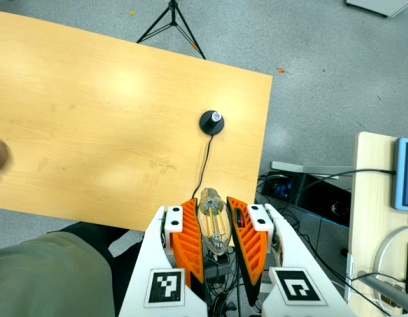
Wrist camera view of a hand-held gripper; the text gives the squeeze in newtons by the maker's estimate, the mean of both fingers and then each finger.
{"total": 19.6, "left": 21.7, "right": 17.5}